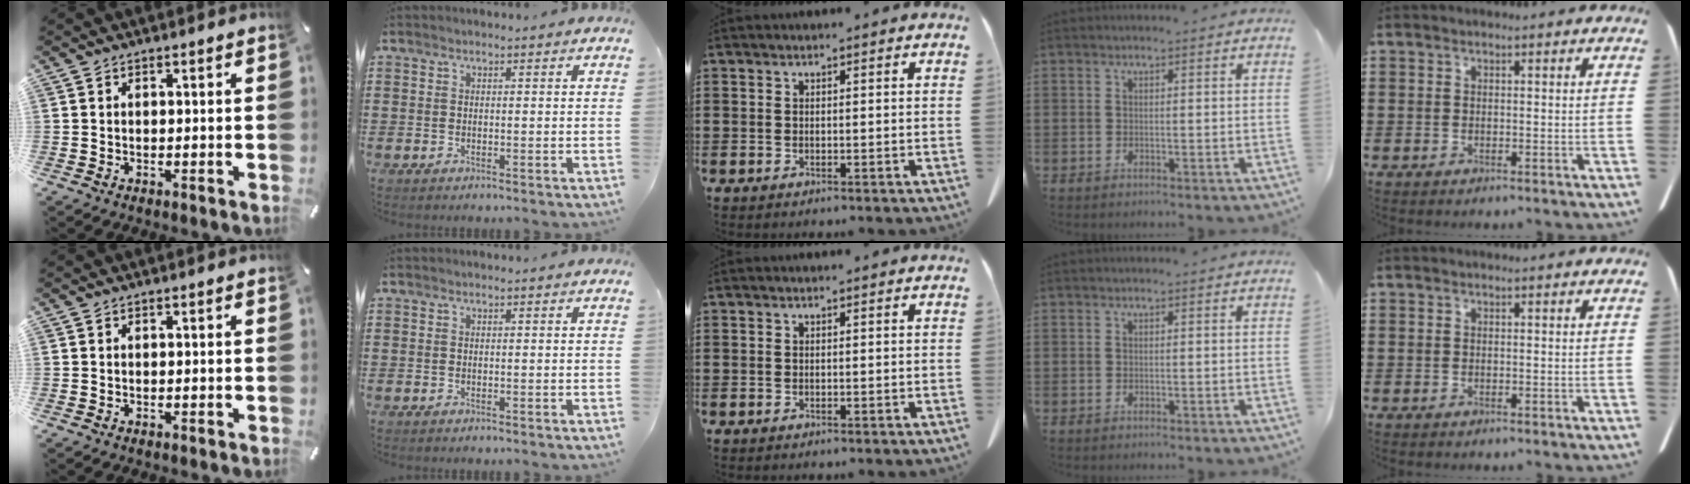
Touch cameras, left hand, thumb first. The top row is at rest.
{}